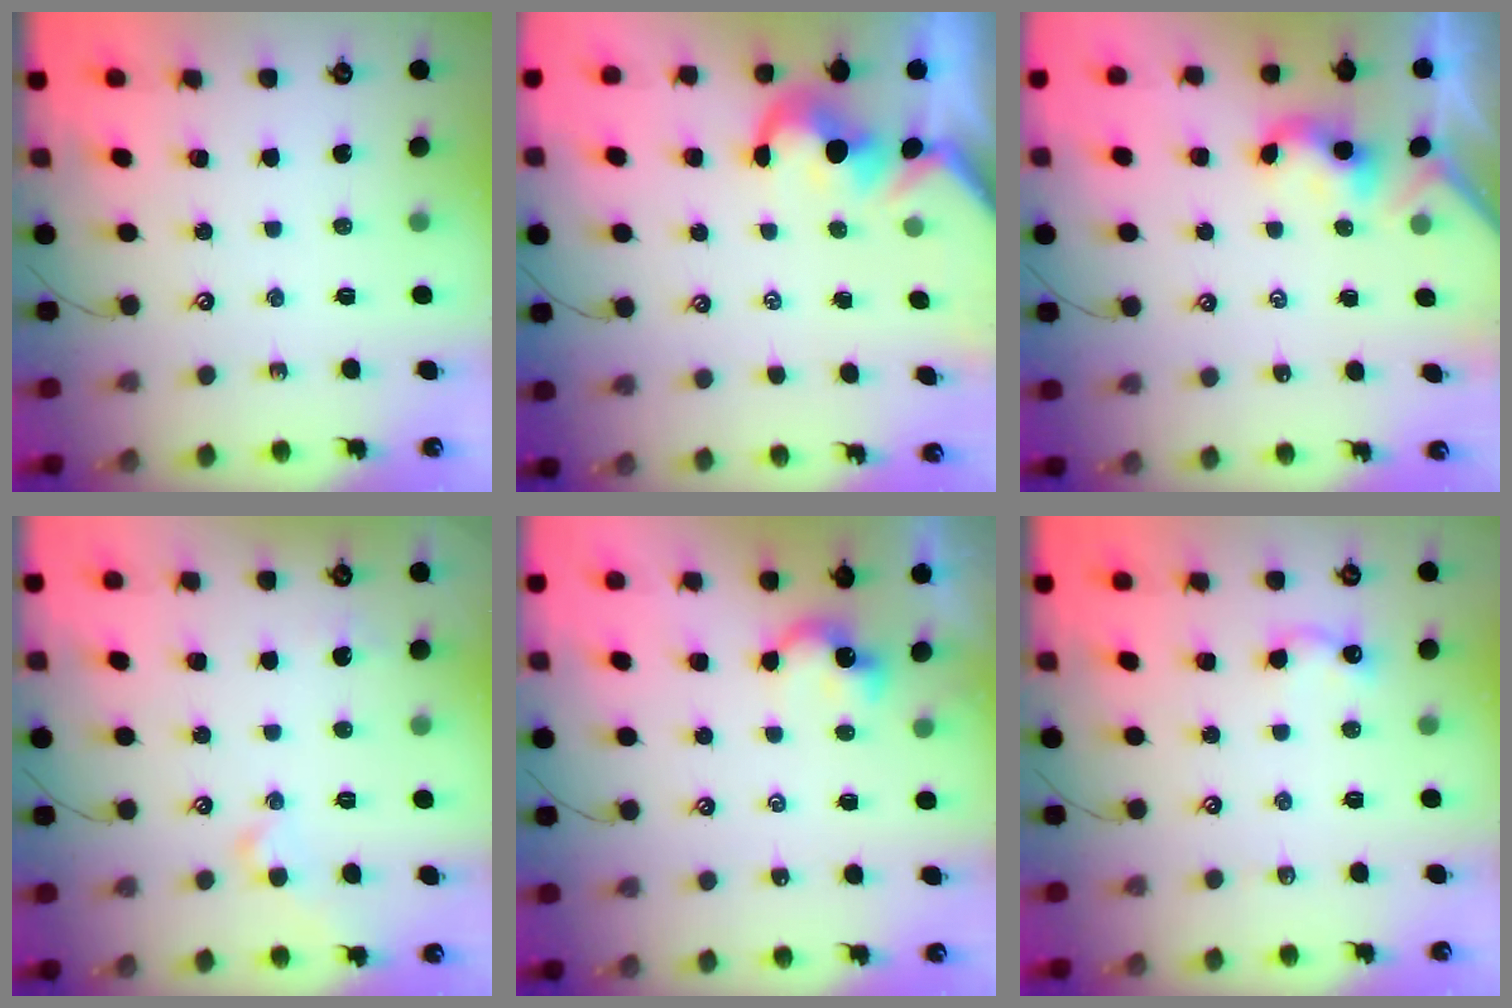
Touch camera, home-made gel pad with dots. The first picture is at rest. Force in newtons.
{"total": 2.0, "press": 1.8, "slide": 0.9}
{"total": 2.2, "press": 2.2, "slide": 0.2}
{"total": 1.1, "press": 1.1, "slide": 0.4}
{"total": 2.5, "press": 2.5, "slide": 0.3}
{"total": 6.2, "press": 6.2, "slide": 0.7}